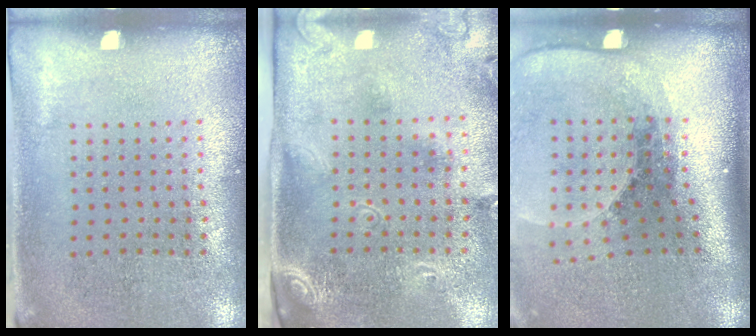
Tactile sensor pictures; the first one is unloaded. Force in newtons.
{"total": 2.5, "press": 1.7, "slide": 1.9}
{"total": 2.7, "press": 1.9, "slide": 2.0}